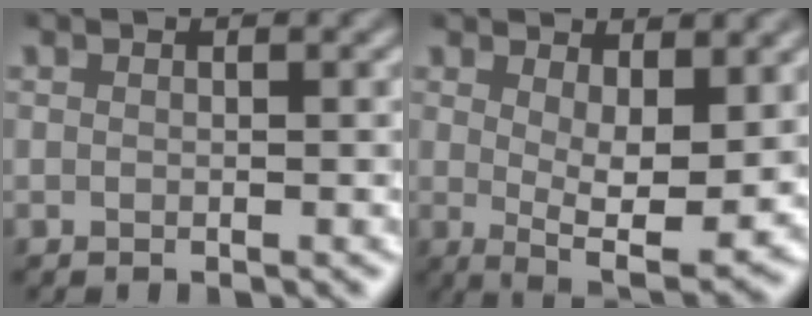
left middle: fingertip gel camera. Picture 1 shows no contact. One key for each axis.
{"total": 6.6, "fx": 1.3, "fy": 2.3, "fz": 6.1, "tx": -0.102, "ty": -0.019, "tz": 0.028}